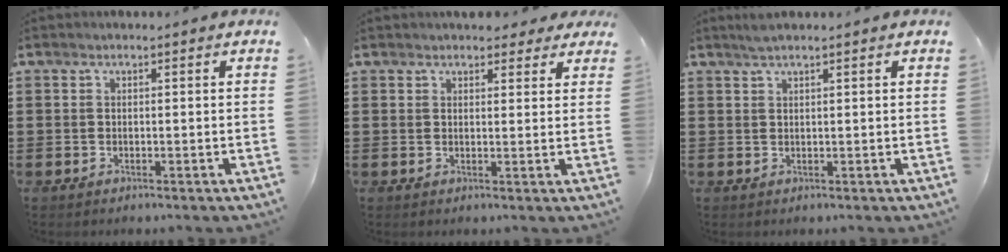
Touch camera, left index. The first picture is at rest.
{"total": 2.9, "force": [2.6, 1.0, 0.9], "torque": [-0.007, -0.005, 0.046]}
{"total": 1.5, "force": [1.2, 0.1, 1.0], "torque": [-0.020, 0.002, 0.021]}